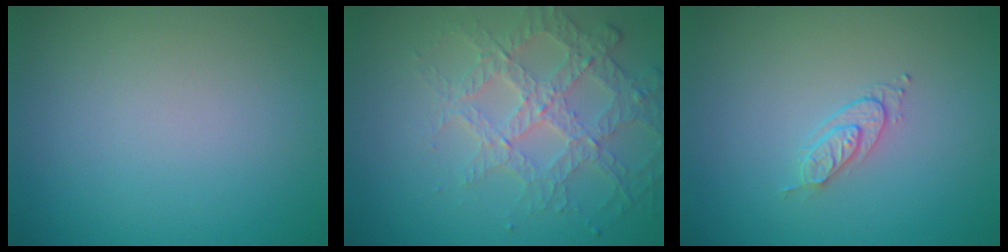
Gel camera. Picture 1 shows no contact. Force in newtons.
{"total": 3.7, "press": 3.6, "slide": 0.7}
{"total": 1.7, "press": 1.1, "slide": 1.3}